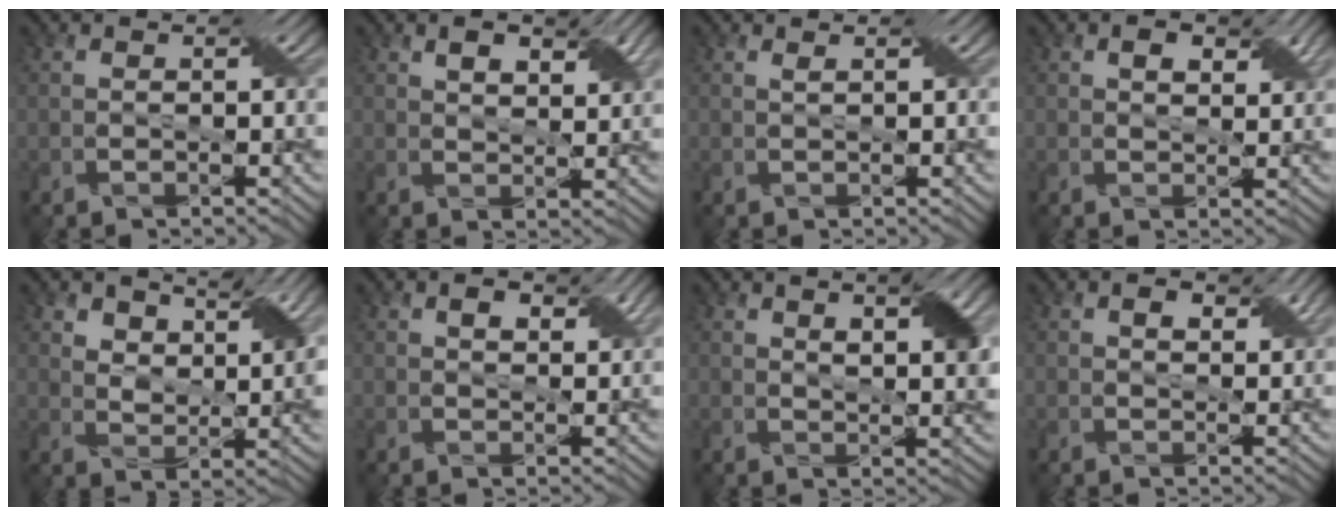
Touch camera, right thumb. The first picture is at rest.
{"total": 3.7, "force": [2.3, 1.5, 2.5], "torque": [-0.041, 0.000, 0.040]}
{"total": 0.8, "force": [0.6, -0.4, 0.5], "torque": [-0.011, 0.004, 0.010]}
{"total": 3.1, "force": [1.6, 1.8, 2.0], "torque": [-0.030, 0.000, 0.025]}
{"total": 5.1, "force": [3.5, 2.4, 2.8], "torque": [-0.047, -0.004, 0.065]}
{"total": 2.8, "force": [1.5, 1.6, 1.8], "torque": [-0.026, 0.000, 0.025]}
{"total": 4.2, "force": [2.1, 1.1, 3.4], "torque": [-0.052, 0.002, 0.037]}
{"total": 2.5, "force": [1.2, 1.6, 1.6], "torque": [-0.019, -0.003, 0.018]}